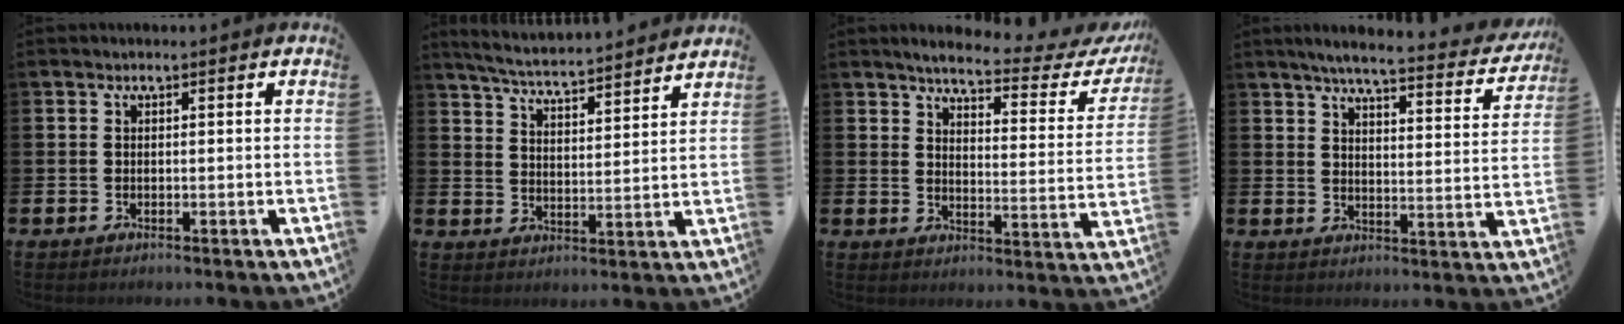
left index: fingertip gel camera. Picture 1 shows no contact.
{"total": 5.3, "force": [5.2, -0.2, 1.0], "torque": [-0.041, -0.043, 0.088]}
{"total": 4.1, "force": [3.5, 0.7, 2.1], "torque": [-0.045, -0.034, 0.045]}
{"total": 5.5, "force": [4.8, 0.4, 2.5], "torque": [-0.053, -0.039, 0.075]}